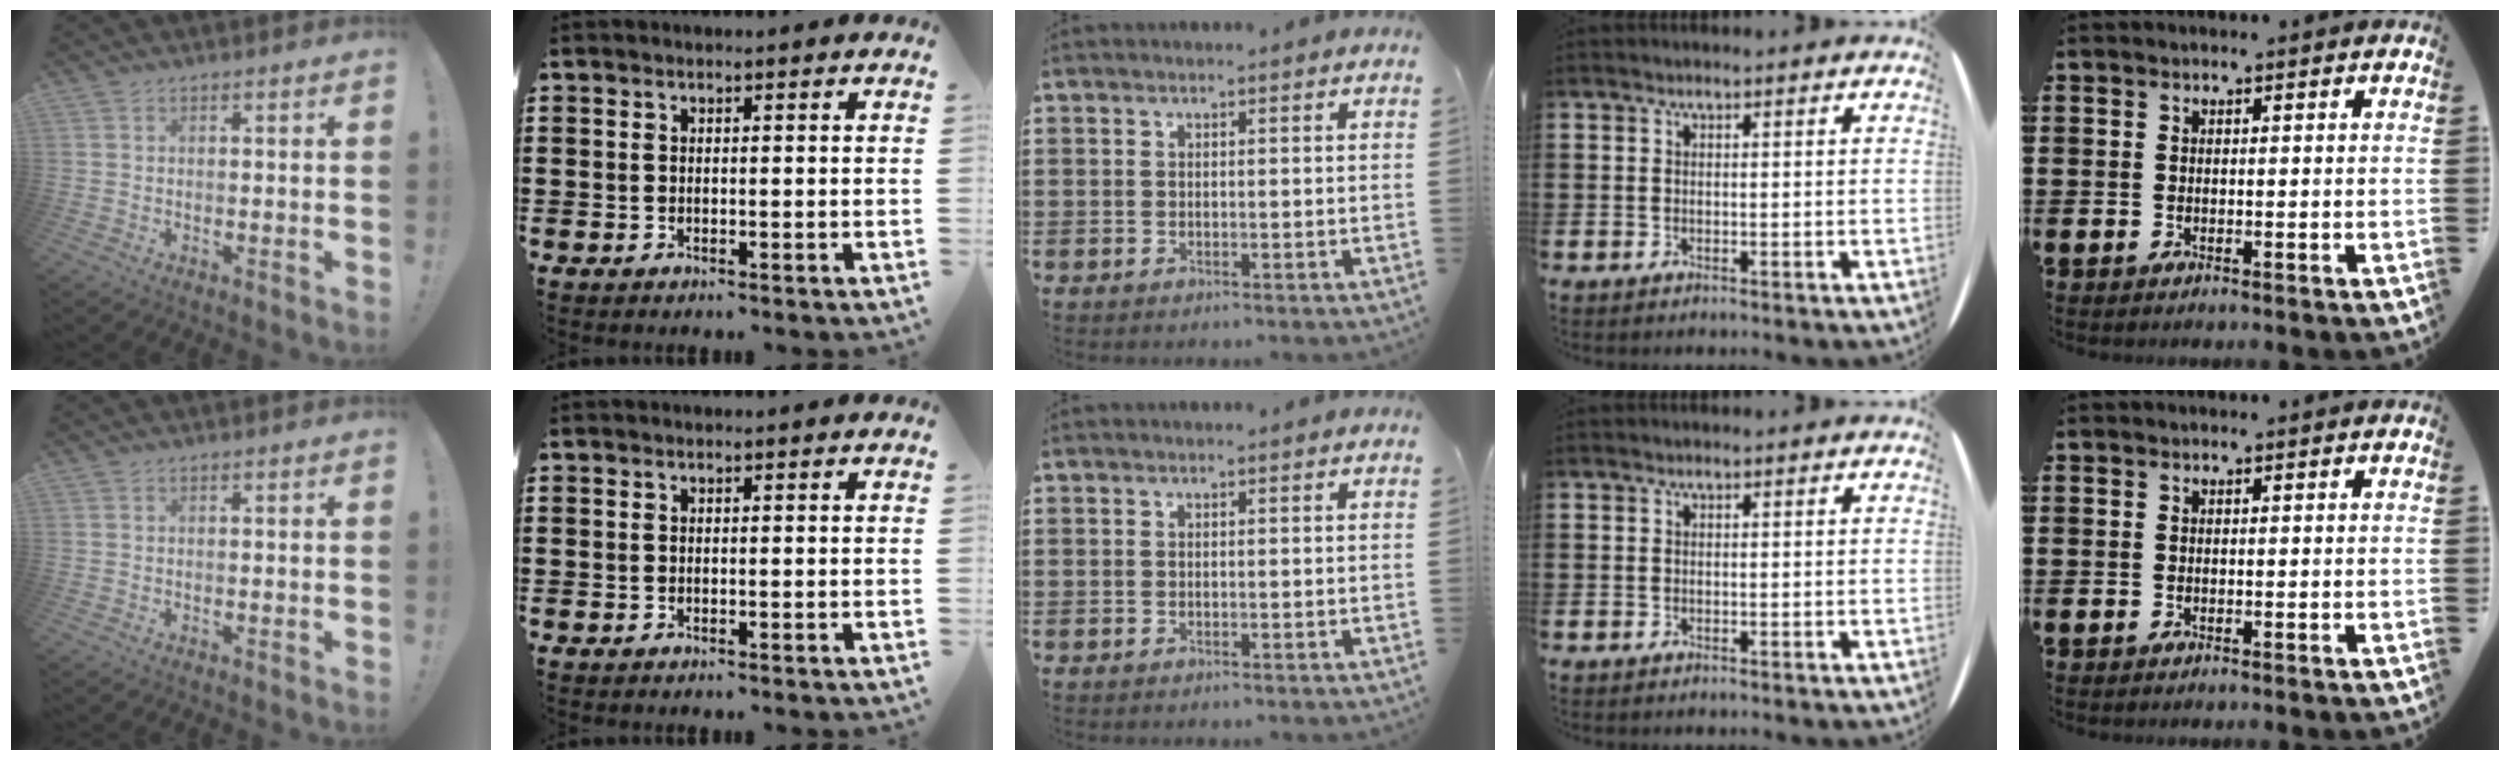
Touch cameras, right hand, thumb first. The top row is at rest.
{}